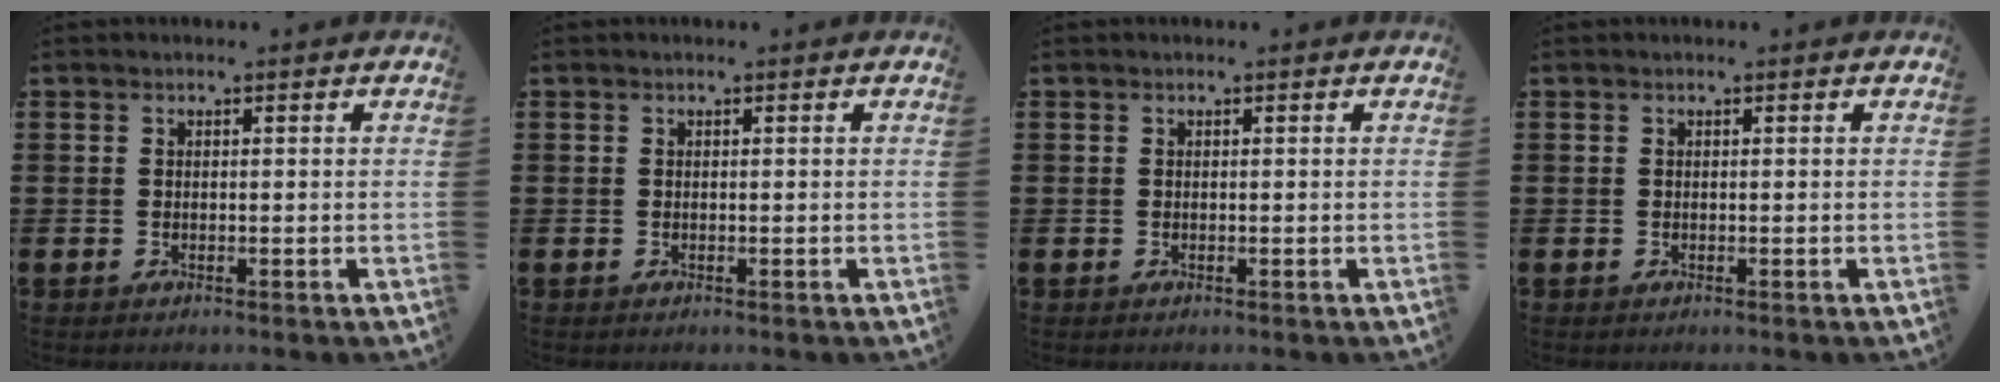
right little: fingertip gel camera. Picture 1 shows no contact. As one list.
[{"total": 0.0}, {"total": 0.0}, {"total": 0.0}]